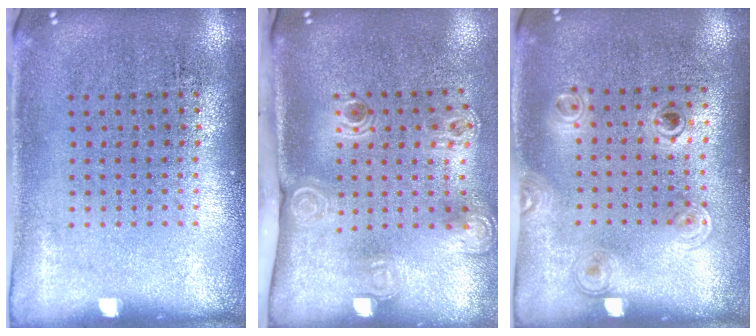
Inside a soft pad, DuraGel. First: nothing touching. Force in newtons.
{"total": 2.3, "press": 1.6, "slide": 1.7}
{"total": 1.1, "press": 0.9, "slide": 0.6}